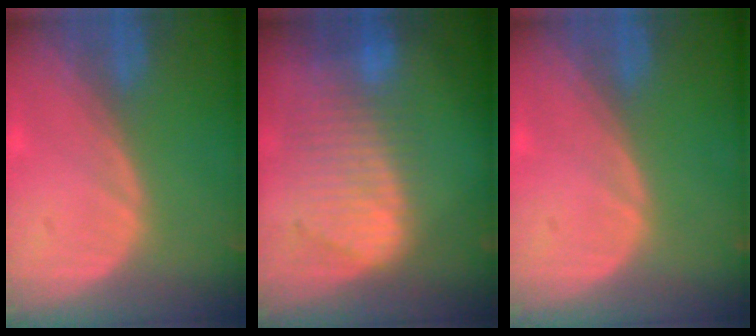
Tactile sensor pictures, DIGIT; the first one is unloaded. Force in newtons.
{"total": 9.3, "press": 8.2, "slide": 4.4}
{"total": 0.0}